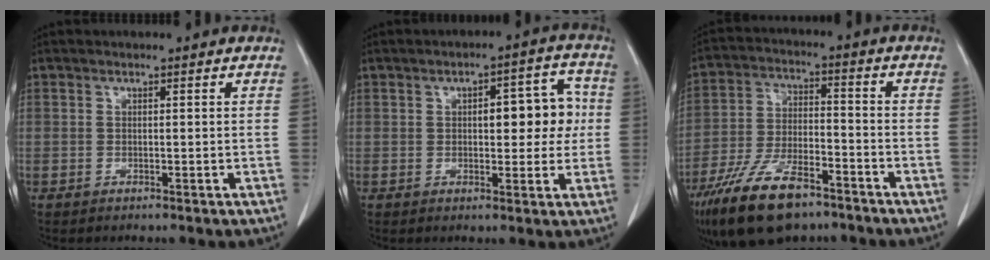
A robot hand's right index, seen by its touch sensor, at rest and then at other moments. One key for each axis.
{"total": 9.3, "fx": 0.9, "fy": 4.0, "fz": 8.3, "tx": -0.104, "ty": 0.033, "tz": 0.018}
{"total": 16.3, "fx": -11.0, "fy": 6.0, "fz": 10.3, "tx": -0.221, "ty": -0.017, "tz": -0.199}